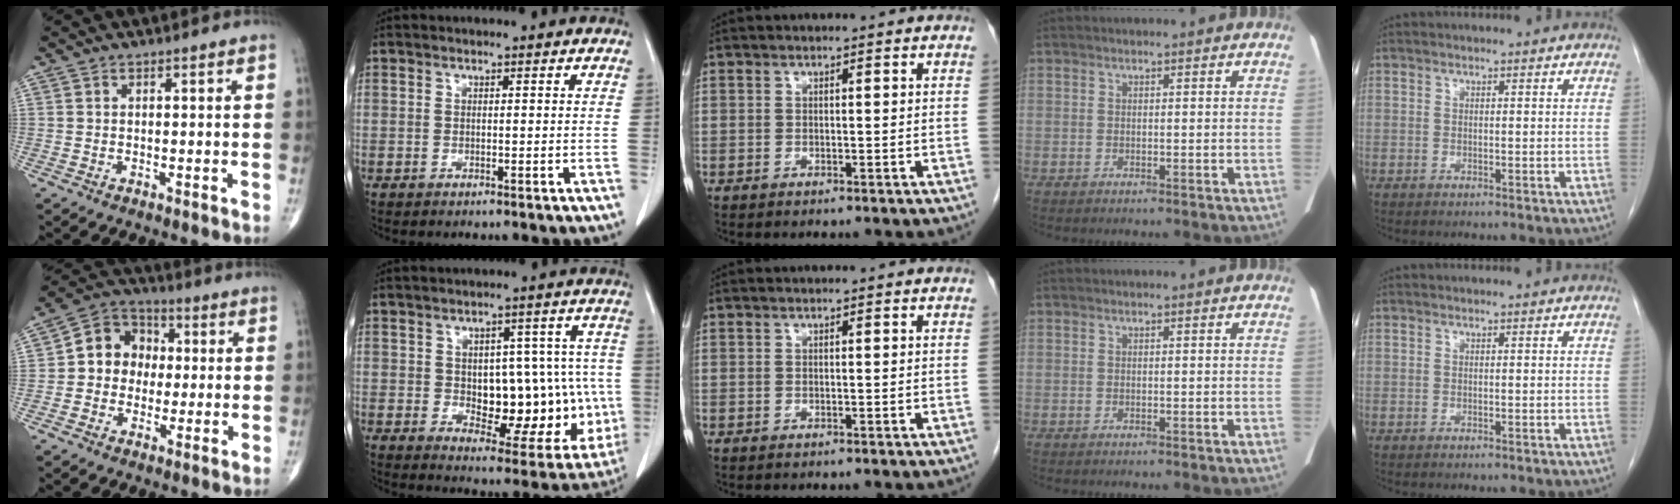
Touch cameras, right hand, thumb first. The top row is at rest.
{"thumb": {"total": 10.1, "force": [0.3, 8.8, 5.1], "torque": [-0.046, 0.029, -0.010]}, "index": {"total": 16.8, "force": [-1.0, 8.7, 14.4], "torque": [-0.186, 0.019, 0.013]}}